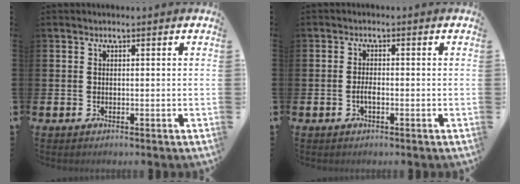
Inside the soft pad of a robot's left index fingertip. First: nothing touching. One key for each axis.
{"total": 1.6, "fx": -0.6, "fy": 0.6, "fz": 1.4, "tx": -0.023, "ty": 0.000, "tz": -0.013}